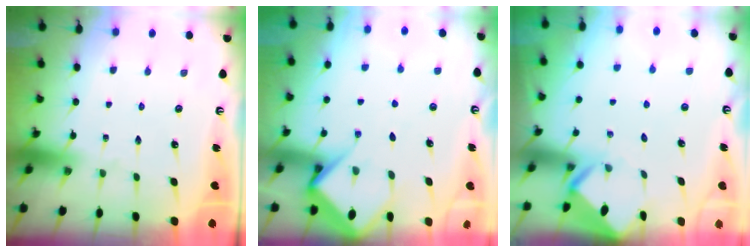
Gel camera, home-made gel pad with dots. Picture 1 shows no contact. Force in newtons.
{"total": 8.5, "press": 8.4, "slide": 0.8}
{"total": 3.3, "press": 3.3, "slide": 0.1}